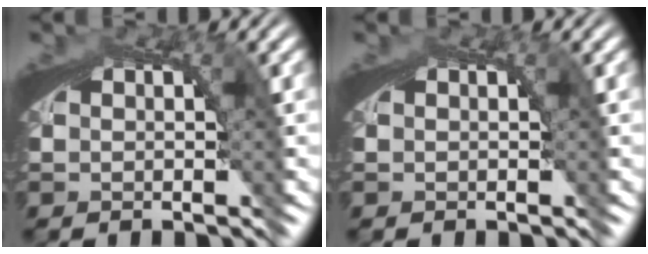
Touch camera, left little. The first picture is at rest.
{"total": 0.0}